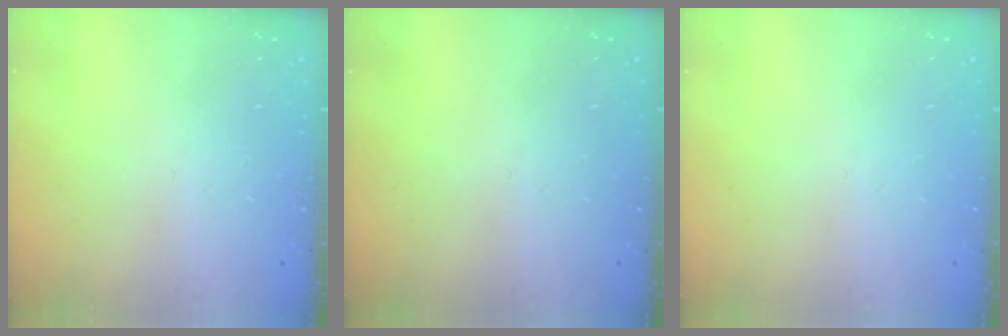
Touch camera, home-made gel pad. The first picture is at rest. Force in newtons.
{"total": 0.0}
{"total": 0.0}